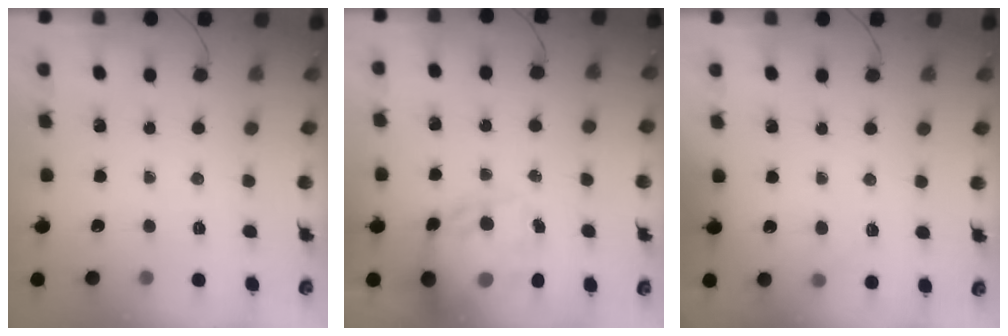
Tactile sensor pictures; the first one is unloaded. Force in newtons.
{"total": 17.7, "press": 17.1, "slide": 4.8}
{"total": 4.6, "press": 4.3, "slide": 1.5}